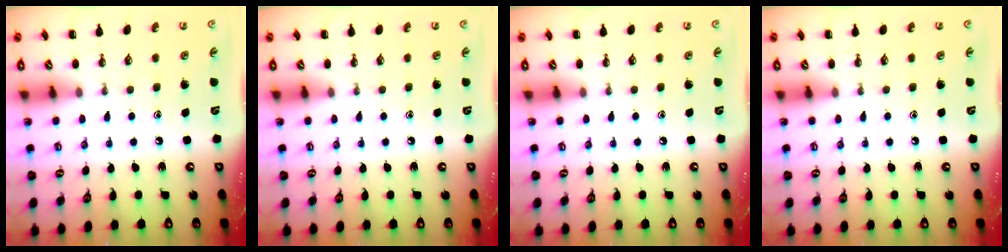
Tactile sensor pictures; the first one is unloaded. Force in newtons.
{"total": 0.0}
{"total": 0.0}
{"total": 0.0}